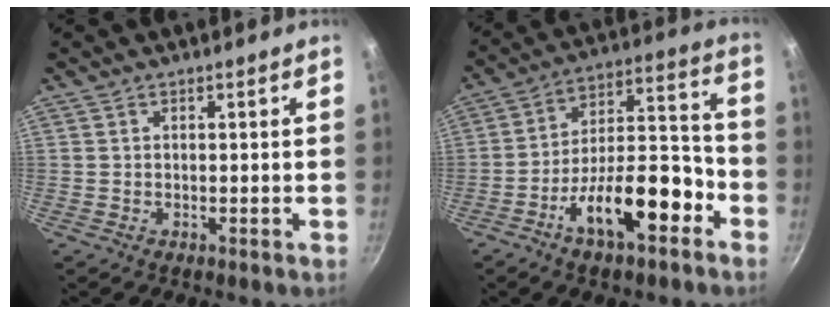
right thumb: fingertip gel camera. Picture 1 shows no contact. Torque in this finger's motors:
{"motor_torque": [1.75, 1.66, 1.55, -1.21, 0.13]}